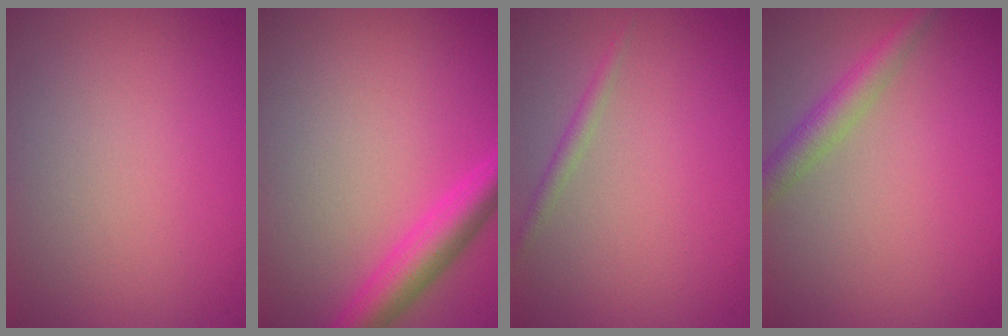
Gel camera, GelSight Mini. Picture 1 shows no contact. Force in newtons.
{"total": 4.1, "press": 4.1, "slide": 0.2}
{"total": 1.1, "press": 1.1, "slide": 0.0}
{"total": 2.7, "press": 2.7, "slide": 0.1}